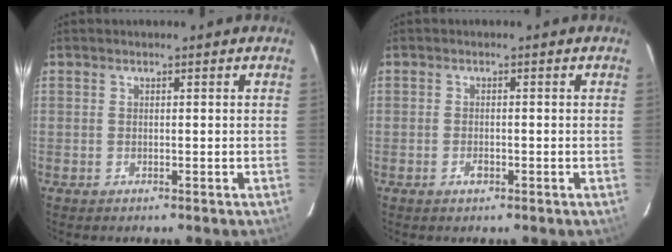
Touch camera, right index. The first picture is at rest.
{"total": 1.6, "force": [-0.9, 0.9, 1.0], "torque": [-0.020, -0.001, -0.015]}